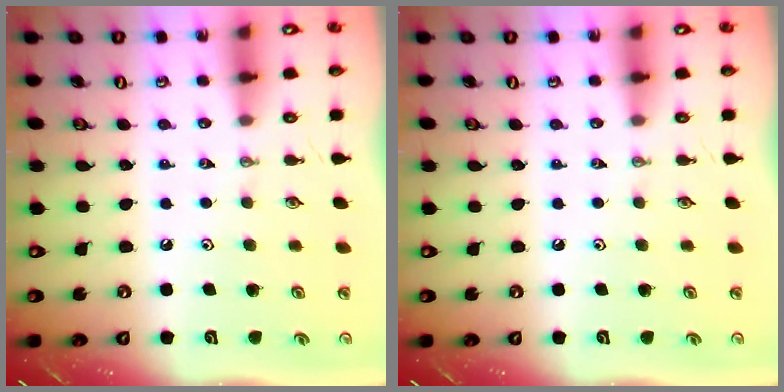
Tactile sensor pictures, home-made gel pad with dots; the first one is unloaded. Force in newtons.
{"total": 0.0}